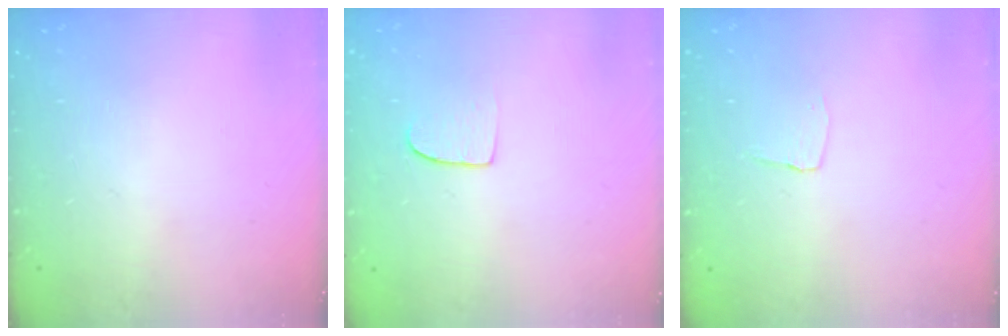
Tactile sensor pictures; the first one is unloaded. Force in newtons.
{"total": 6.4, "press": 6.3, "slide": 0.4}
{"total": 3.5, "press": 3.4, "slide": 0.2}